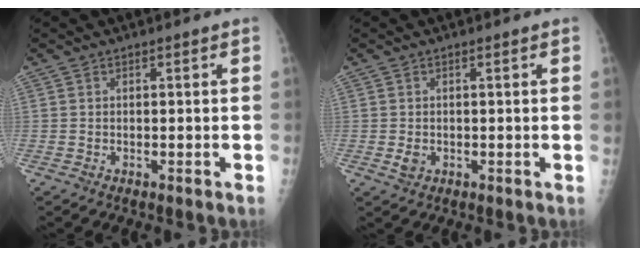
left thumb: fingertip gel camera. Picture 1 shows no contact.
{"total": 1.6, "force": [-0.3, 0.8, 1.3], "torque": [-0.027, 0.001, 0.000]}